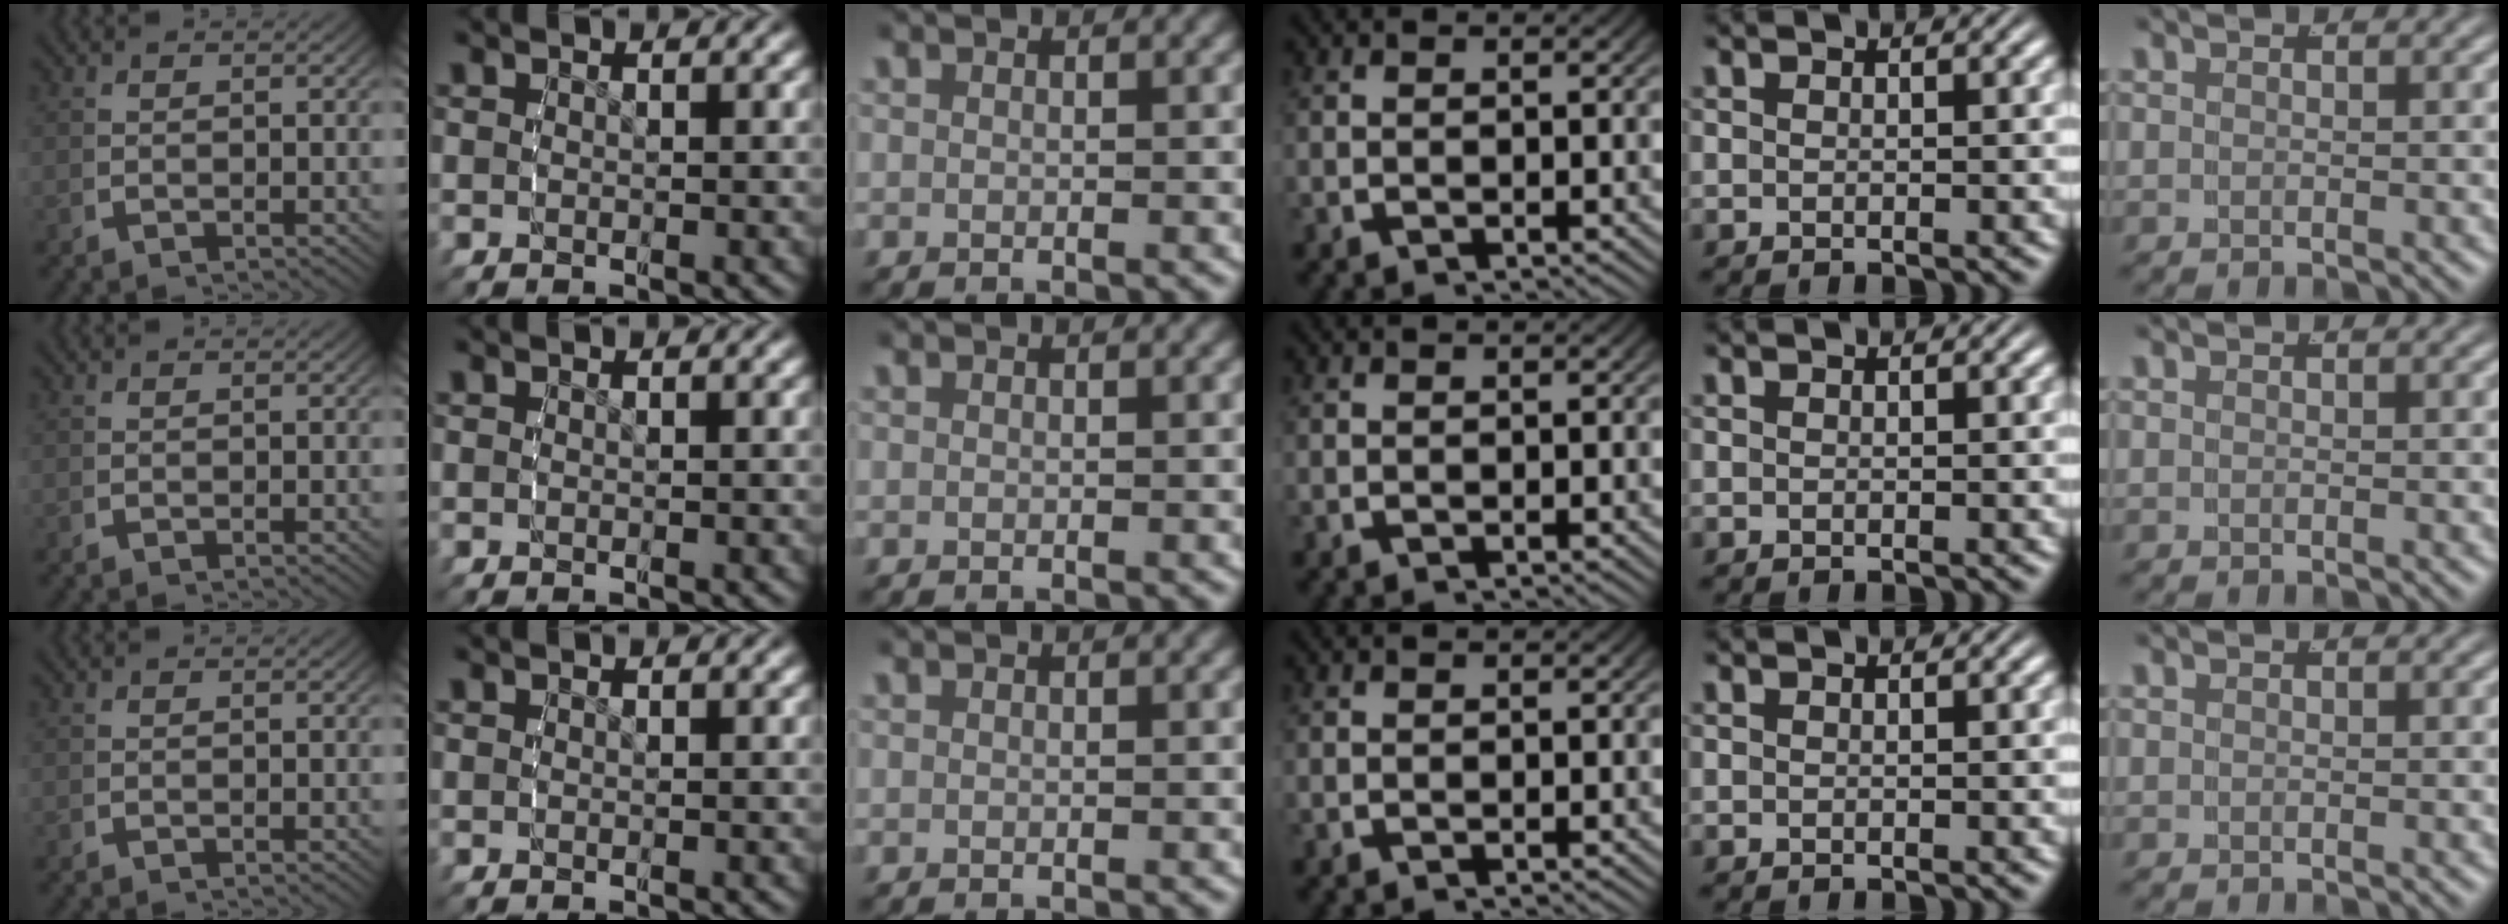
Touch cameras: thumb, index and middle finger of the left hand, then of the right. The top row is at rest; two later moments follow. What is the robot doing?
{"motion": "reach", "object": "paper"}